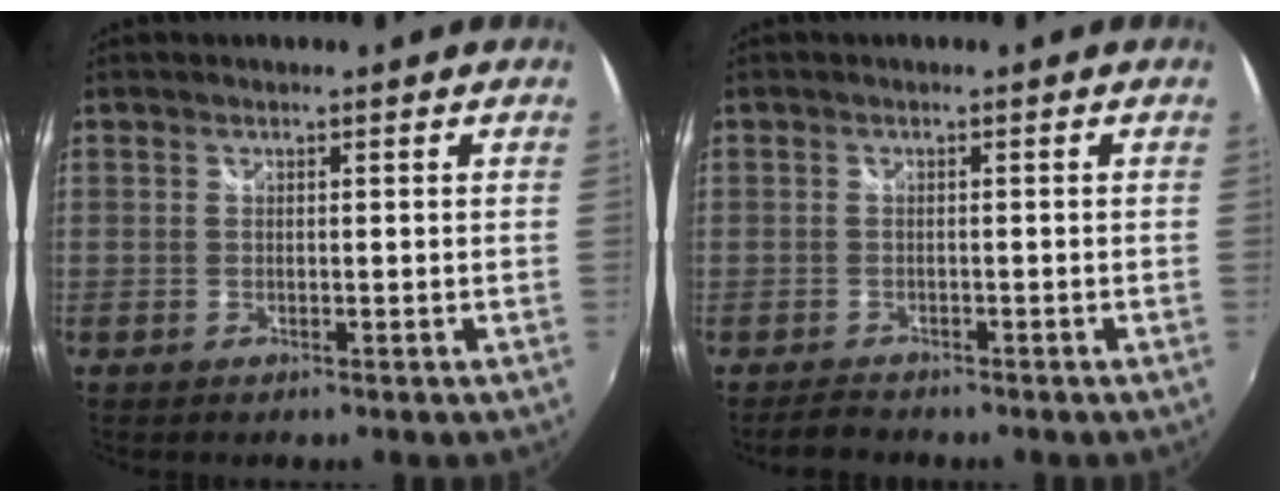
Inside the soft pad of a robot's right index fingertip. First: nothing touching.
{"total": 2.3, "force": [-2.0, 1.2, 0.2], "torque": [-0.012, 0.000, -0.038]}